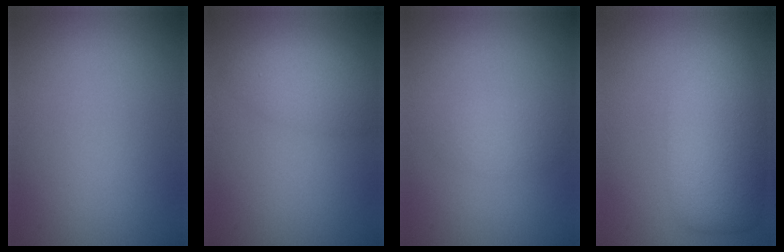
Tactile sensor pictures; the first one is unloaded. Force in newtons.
{"total": 3.4, "press": 3.4, "slide": 0.1}
{"total": 1.7, "press": 1.7, "slide": 0.0}
{"total": 7.0, "press": 7.0, "slide": 0.4}